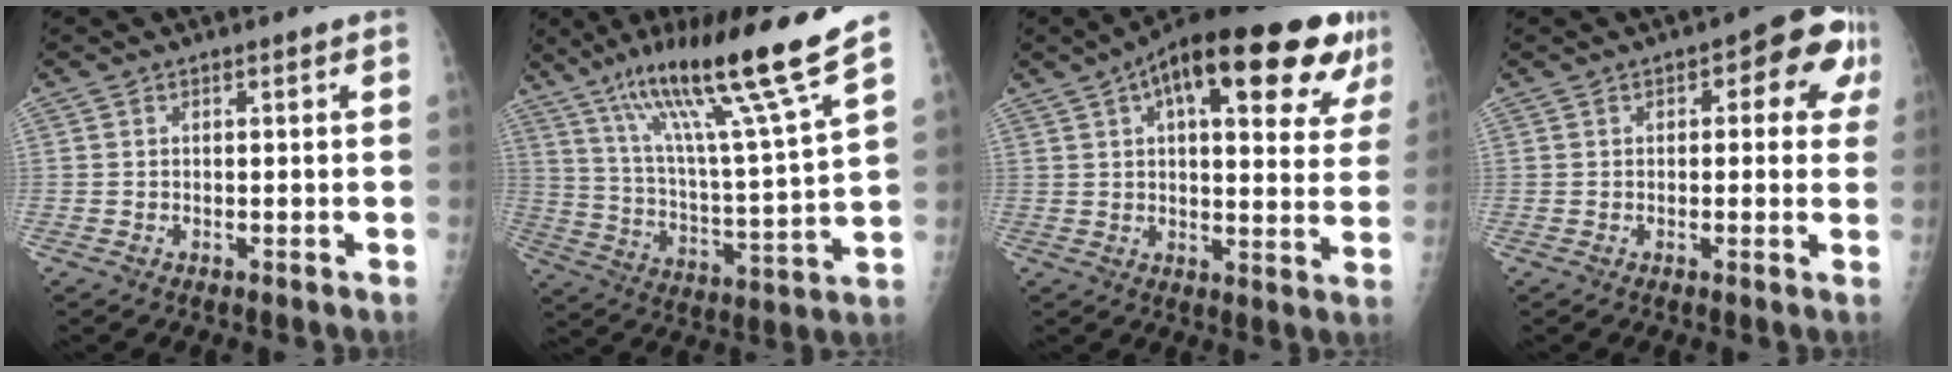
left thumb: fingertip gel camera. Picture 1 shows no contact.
{"total": 20.5, "force": [14.3, -0.6, 14.6], "torque": [-0.225, -0.078, 0.245]}
{"total": 25.2, "force": [12.0, 9.2, 20.2], "torque": [-0.270, 0.013, 0.163]}
{"total": 8.9, "force": [2.6, 4.2, 7.4], "torque": [-0.049, 0.016, 0.020]}